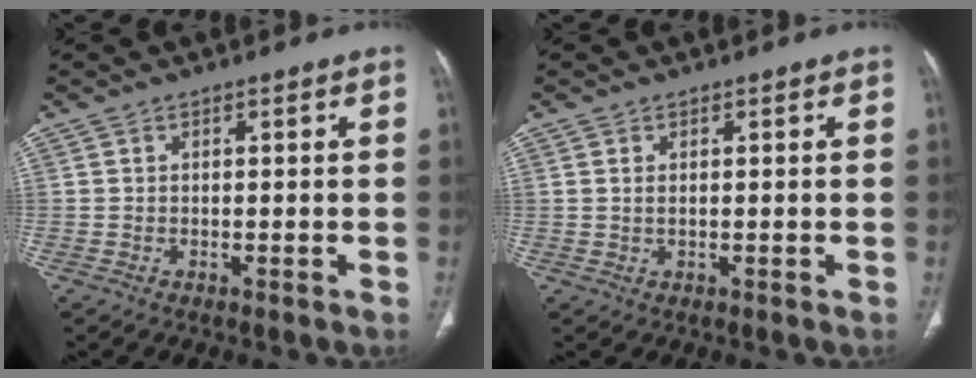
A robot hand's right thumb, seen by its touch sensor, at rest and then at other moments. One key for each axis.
{"total": 0.7, "fx": 0.1, "fy": 0.4, "fz": 0.6, "tx": -0.016, "ty": 0.004, "tz": 0.004}